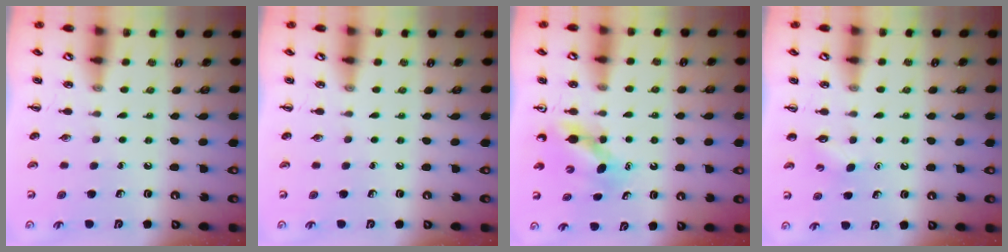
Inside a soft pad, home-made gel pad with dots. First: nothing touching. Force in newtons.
{"total": 0.0}
{"total": 4.6, "press": 4.6, "slide": 0.4}
{"total": 2.8, "press": 2.7, "slide": 0.8}